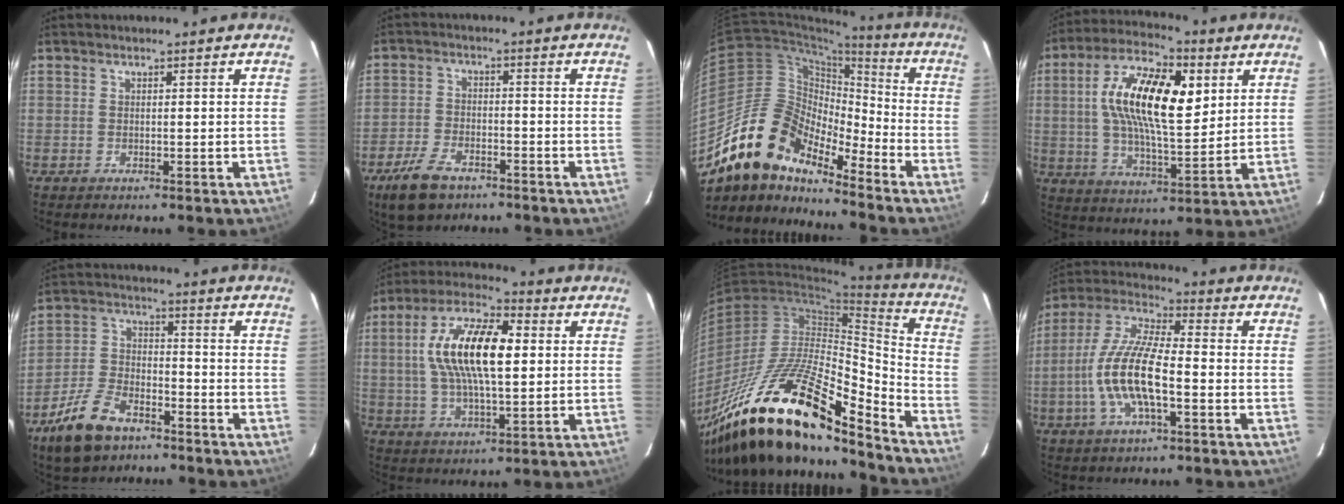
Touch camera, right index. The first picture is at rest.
{"total": 8.7, "force": [-5.8, 4.5, 4.6], "torque": [-0.124, -0.003, -0.108]}
{"total": 16.7, "force": [-13.4, 6.6, 7.5], "torque": [-0.134, 0.007, -0.260]}
{"total": 17.7, "force": [4.6, 7.0, 15.6], "torque": [-0.289, 0.019, 0.076]}
{"total": 12.6, "force": [-8.5, 6.2, 6.9], "torque": [-0.165, -0.002, -0.156]}
{"total": 16.3, "force": [2.5, 6.2, 14.9], "torque": [-0.285, 0.020, 0.038]}
{"total": 26.9, "force": [-19.4, 7.6, 17.0], "torque": [-0.303, -0.020, -0.341]}
{"total": 14.2, "force": [-3.7, 4.2, 13.1], "torque": [-0.269, -0.001, -0.076]}